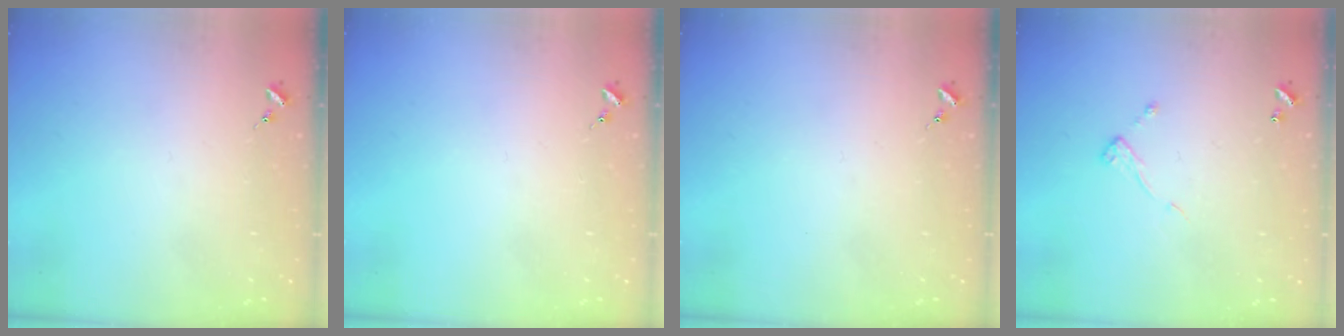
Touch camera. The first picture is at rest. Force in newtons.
{"total": 0.0}
{"total": 0.0}
{"total": 5.3, "press": 5.3, "slide": 0.2}